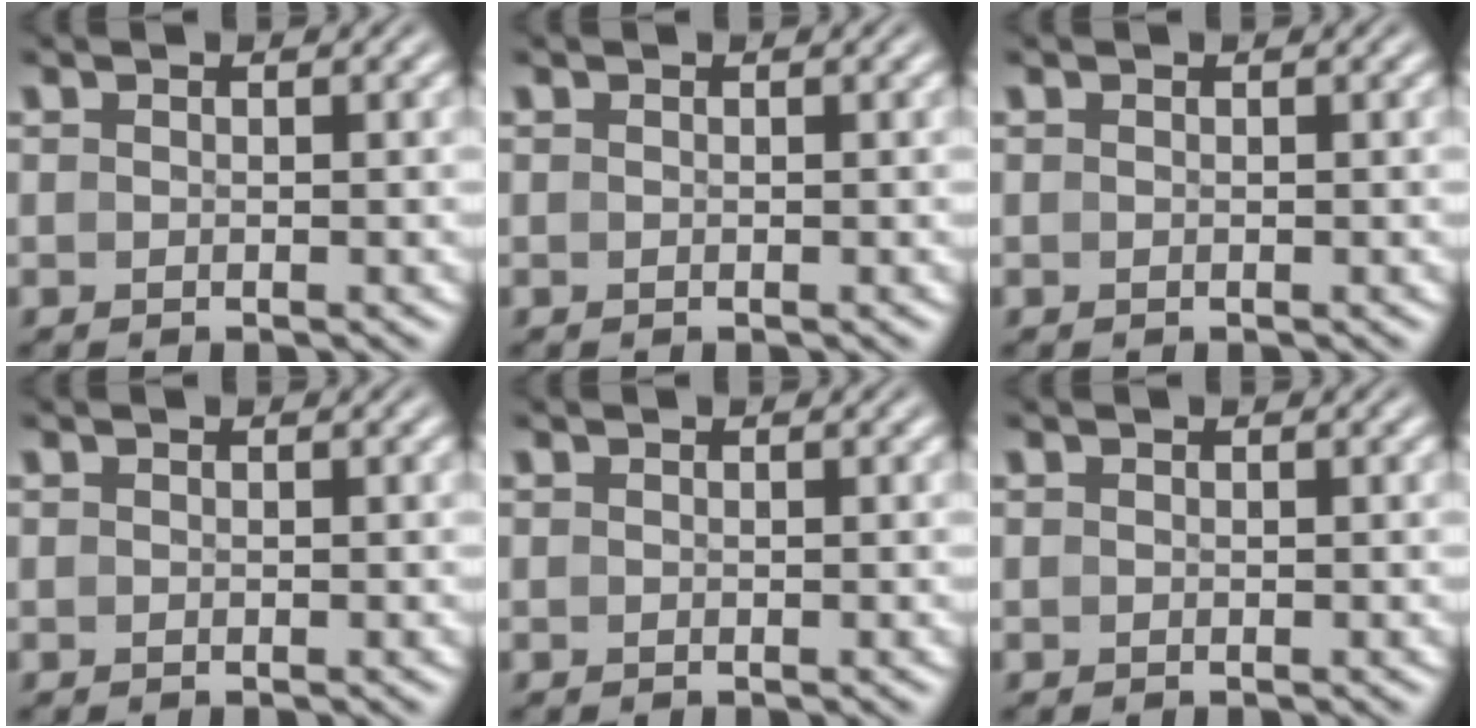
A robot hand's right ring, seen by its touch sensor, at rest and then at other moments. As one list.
[{"total": 0.0}, {"total": 0.0}, {"total": 0.0}, {"total": 0.0}, {"total": 0.0}]